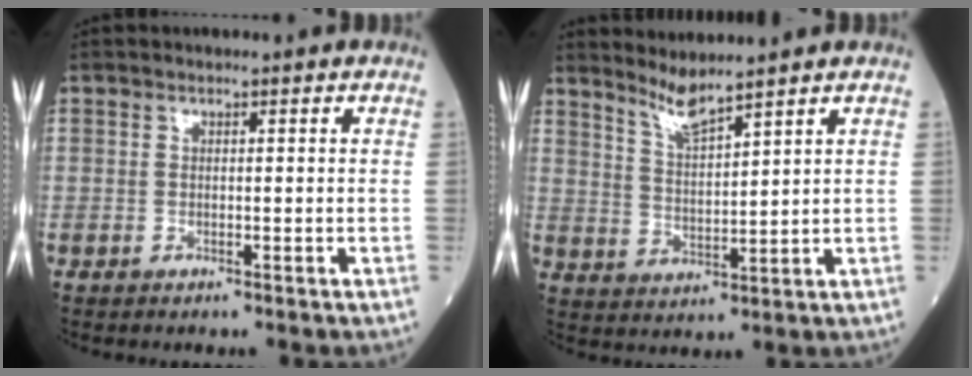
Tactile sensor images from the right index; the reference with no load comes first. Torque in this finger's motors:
{"motor_torque": [-0.16, 0.26, 0.00, 0.01]}